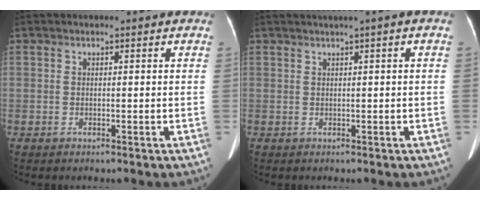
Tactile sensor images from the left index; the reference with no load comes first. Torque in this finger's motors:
{"motor_torque": [0.46, -0.80, 0.21, 0.08]}